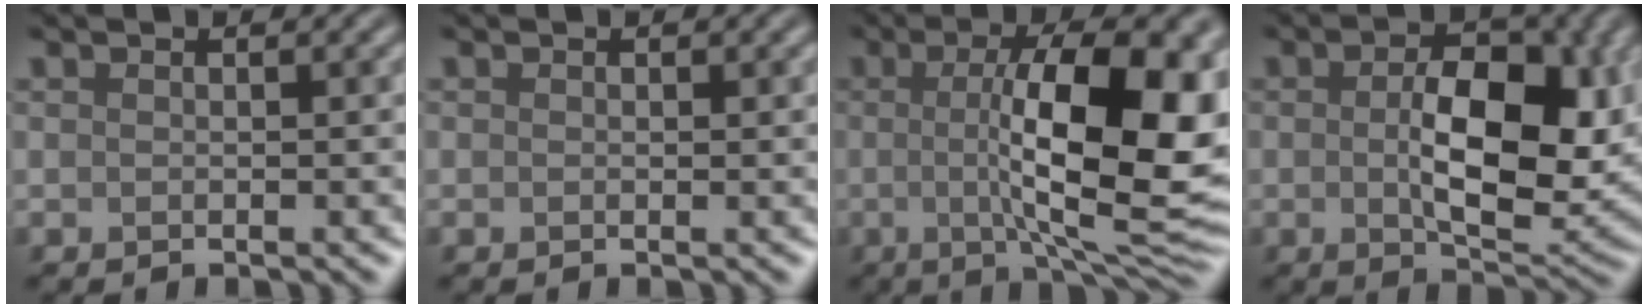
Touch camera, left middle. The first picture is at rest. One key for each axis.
{"total": 0.0}
{"total": 14.4, "fx": 0.4, "fy": 4.5, "fz": 13.7, "tx": -0.190, "ty": 0.001, "tz": 0.005}
{"total": 9.3, "fx": 0.0, "fy": 4.7, "fz": 8.0, "tx": -0.127, "ty": -0.005, "tz": 0.004}